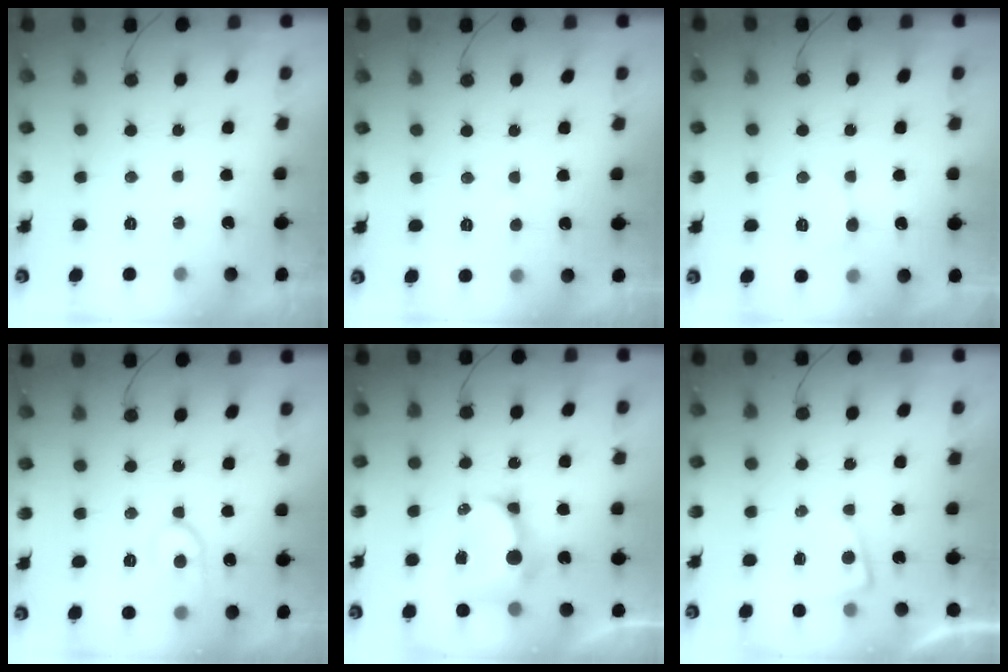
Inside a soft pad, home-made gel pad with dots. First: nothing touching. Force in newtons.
{"total": 3.2, "press": 3.2, "slide": 0.3}
{"total": 3.7, "press": 3.6, "slide": 0.5}
{"total": 11.5, "press": 11.4, "slide": 0.9}
{"total": 9.7, "press": 9.6, "slide": 1.0}
{"total": 2.6, "press": 2.6, "slide": 0.4}